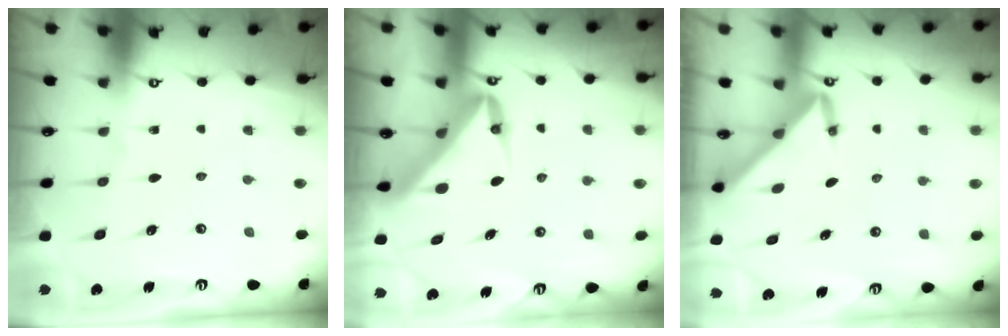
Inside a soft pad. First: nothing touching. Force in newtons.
{"total": 5.9, "press": 5.8, "slide": 0.5}
{"total": 3.0, "press": 3.0, "slide": 0.3}